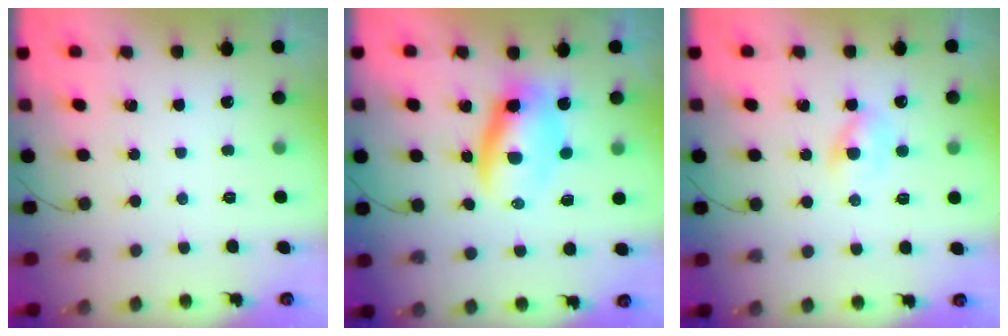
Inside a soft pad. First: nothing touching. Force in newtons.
{"total": 7.5, "press": 7.3, "slide": 1.6}
{"total": 2.7, "press": 2.5, "slide": 0.9}